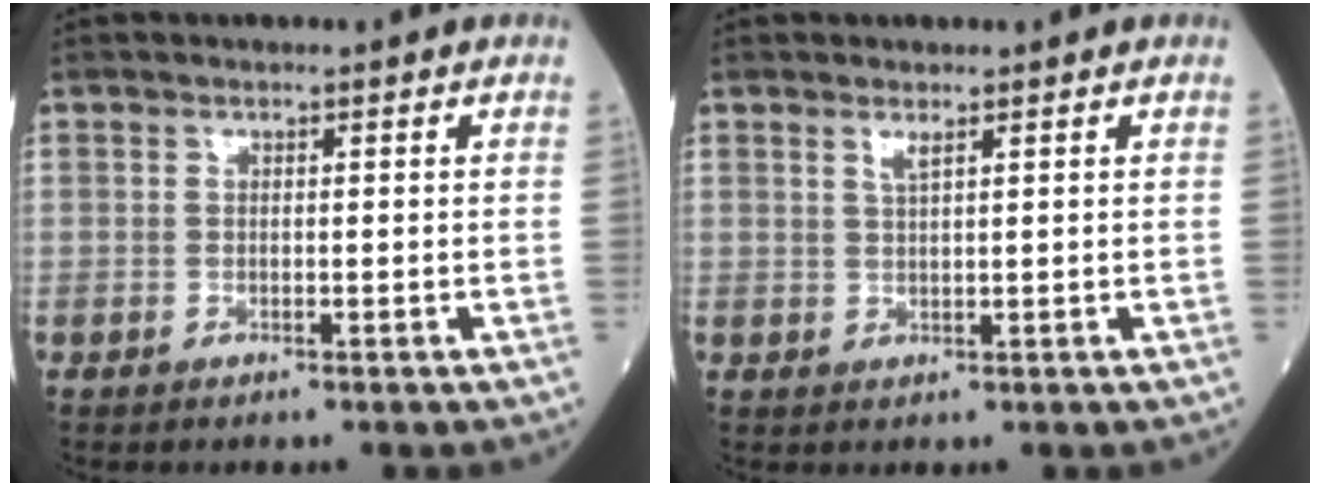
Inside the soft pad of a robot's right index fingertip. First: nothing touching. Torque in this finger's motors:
{"motor_torque": [0.00, 0.00, 0.00, 0.02]}